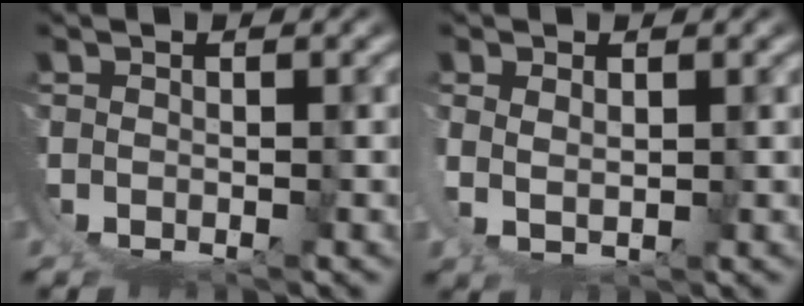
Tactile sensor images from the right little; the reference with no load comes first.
{"total": 2.8, "force": [1.9, 0.7, 1.8], "torque": [-0.046, -0.006, 0.042]}